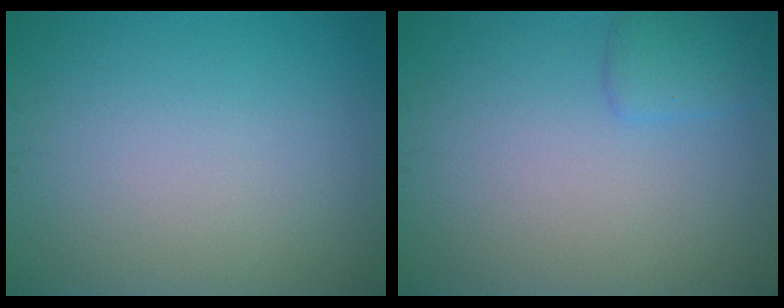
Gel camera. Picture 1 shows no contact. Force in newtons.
{"total": 1.6, "press": 1.6, "slide": 0.1}